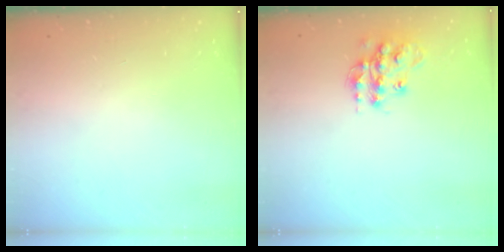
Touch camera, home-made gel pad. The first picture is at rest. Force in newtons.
{"total": 14.9, "press": 14.9, "slide": 0.9}